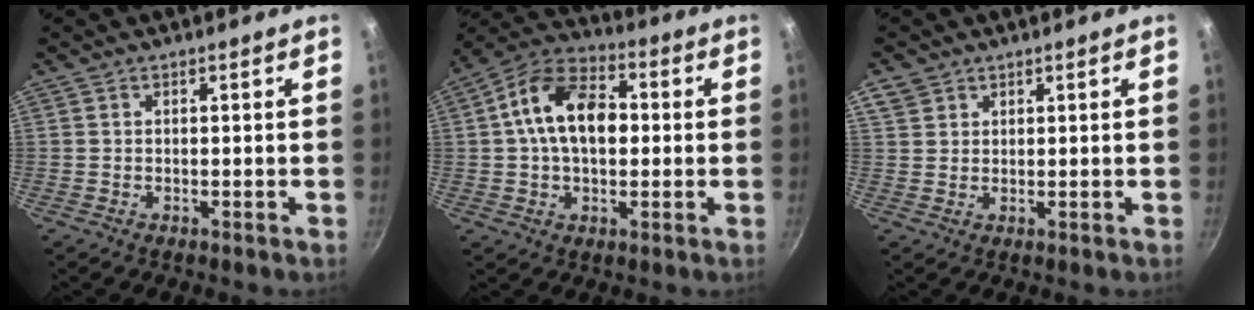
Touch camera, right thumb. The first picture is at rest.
{"total": 14.7, "force": [1.4, 9.4, 11.3], "torque": [-0.166, 0.029, 0.004]}
{"total": 3.5, "force": [2.1, 2.7, 1.0], "torque": [-0.007, 0.002, 0.039]}